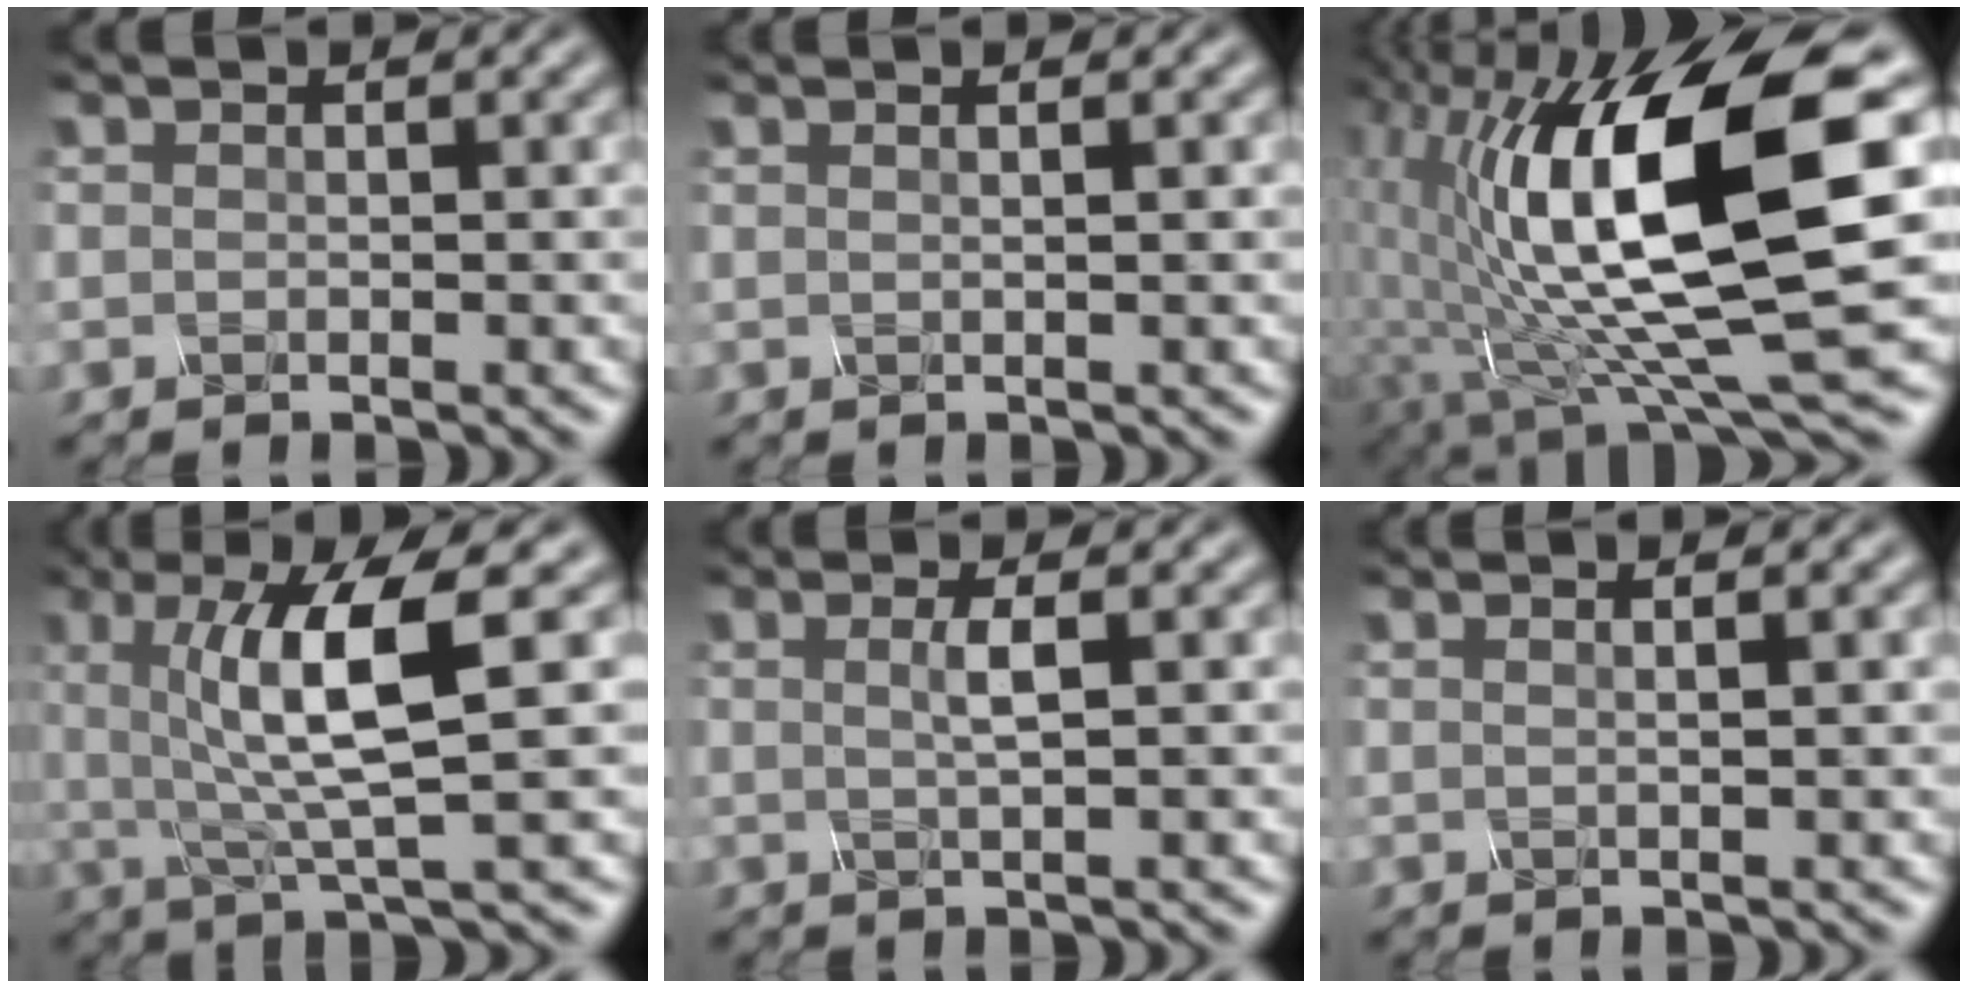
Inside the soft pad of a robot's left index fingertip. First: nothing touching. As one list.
[{"total": 1.7, "force": [0.7, 0.8, 1.3], "torque": [-0.005, -0.001, -0.007]}, {"total": 15.8, "force": [2.1, 4.6, 15.0], "torque": [-0.257, -0.005, 0.030]}, {"total": 7.7, "force": [1.4, 1.5, 7.4], "torque": [-0.124, 0.002, 0.024]}, {"total": 1.8, "force": [0.3, 0.4, 1.8], "torque": [-0.033, 0.002, 0.001]}, {"total": 2.3, "force": [1.0, 1.1, 1.8], "torque": [-0.008, 0.003, -0.012]}]